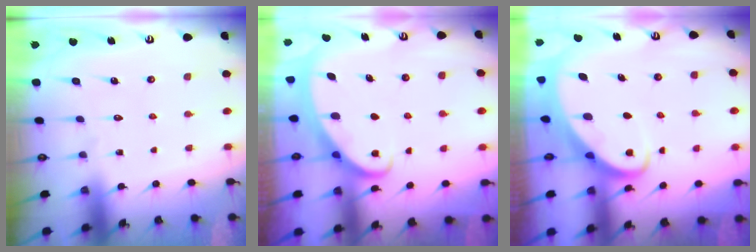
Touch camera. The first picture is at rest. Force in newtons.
{"total": 2.4, "press": 2.3, "slide": 0.5}
{"total": 3.3, "press": 3.3, "slide": 0.4}